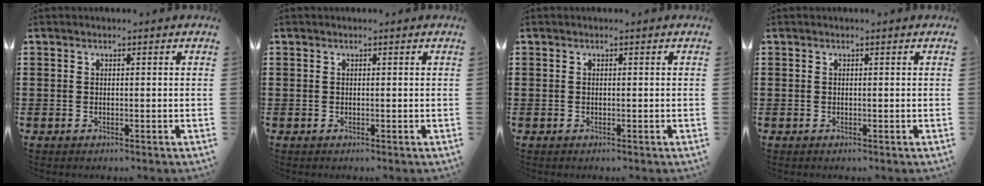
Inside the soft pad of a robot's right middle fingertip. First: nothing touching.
{"total": 0.0}
{"total": 0.0}
{"total": 0.0}